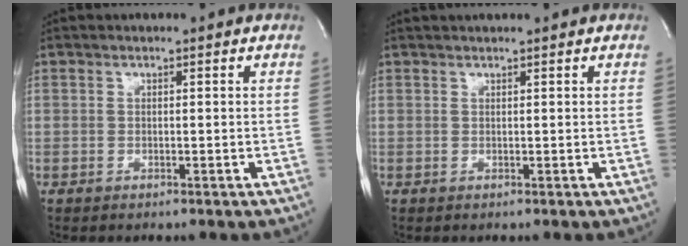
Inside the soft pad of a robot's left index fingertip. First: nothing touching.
{"total": 3.0, "force": [2.8, 0.0, 1.1], "torque": [-0.012, 0.025, 0.040]}